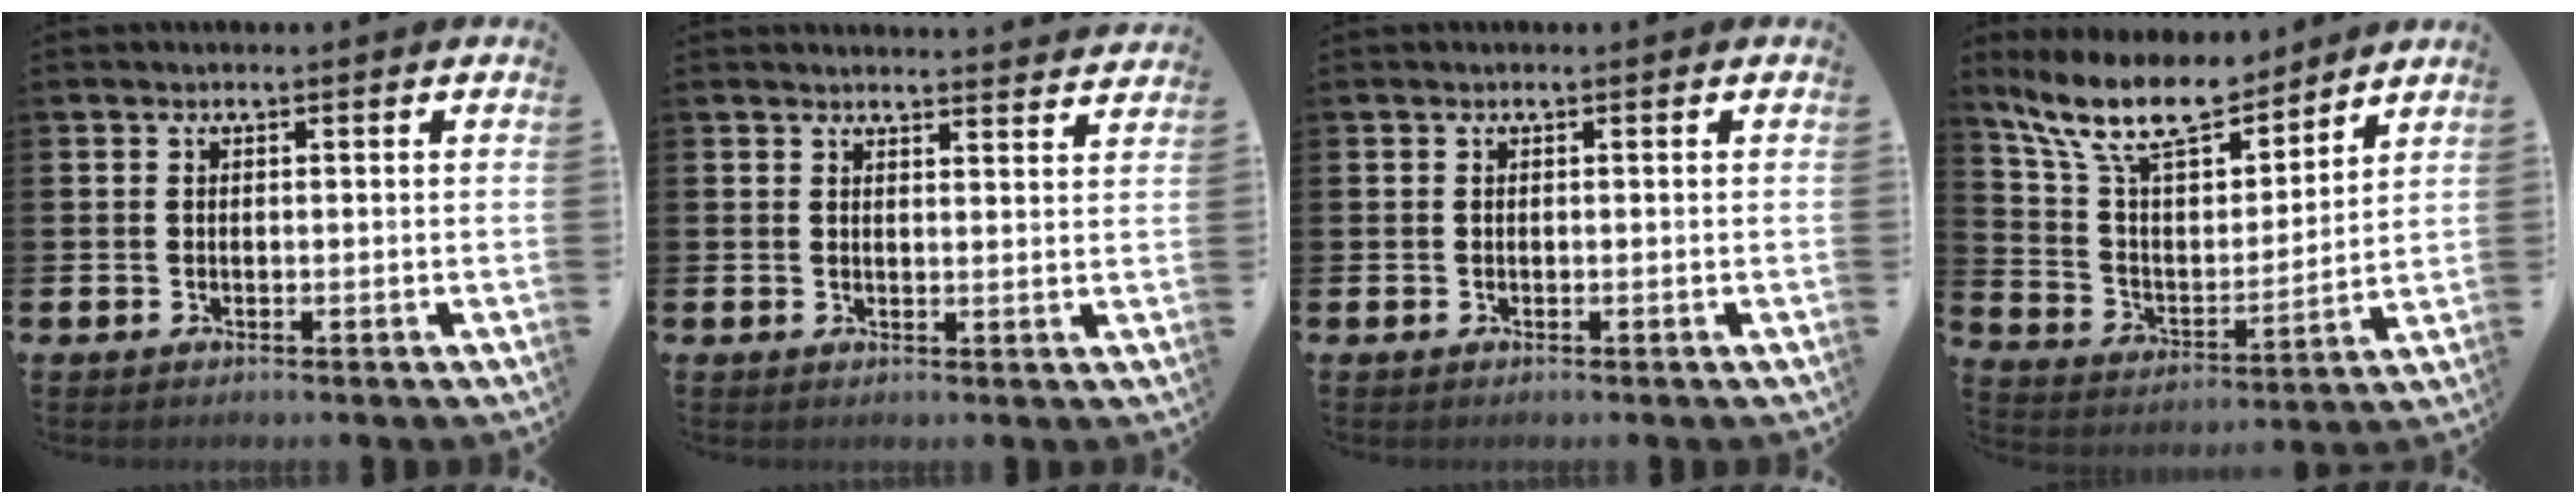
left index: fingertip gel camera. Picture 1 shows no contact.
{"total": 3.0, "force": [3.0, -0.1, -0.2], "torque": [0.009, -0.023, 0.051]}
{"total": 0.0}
{"total": 12.4, "force": [10.5, 3.8, 5.3], "torque": [-0.146, -0.053, 0.190]}